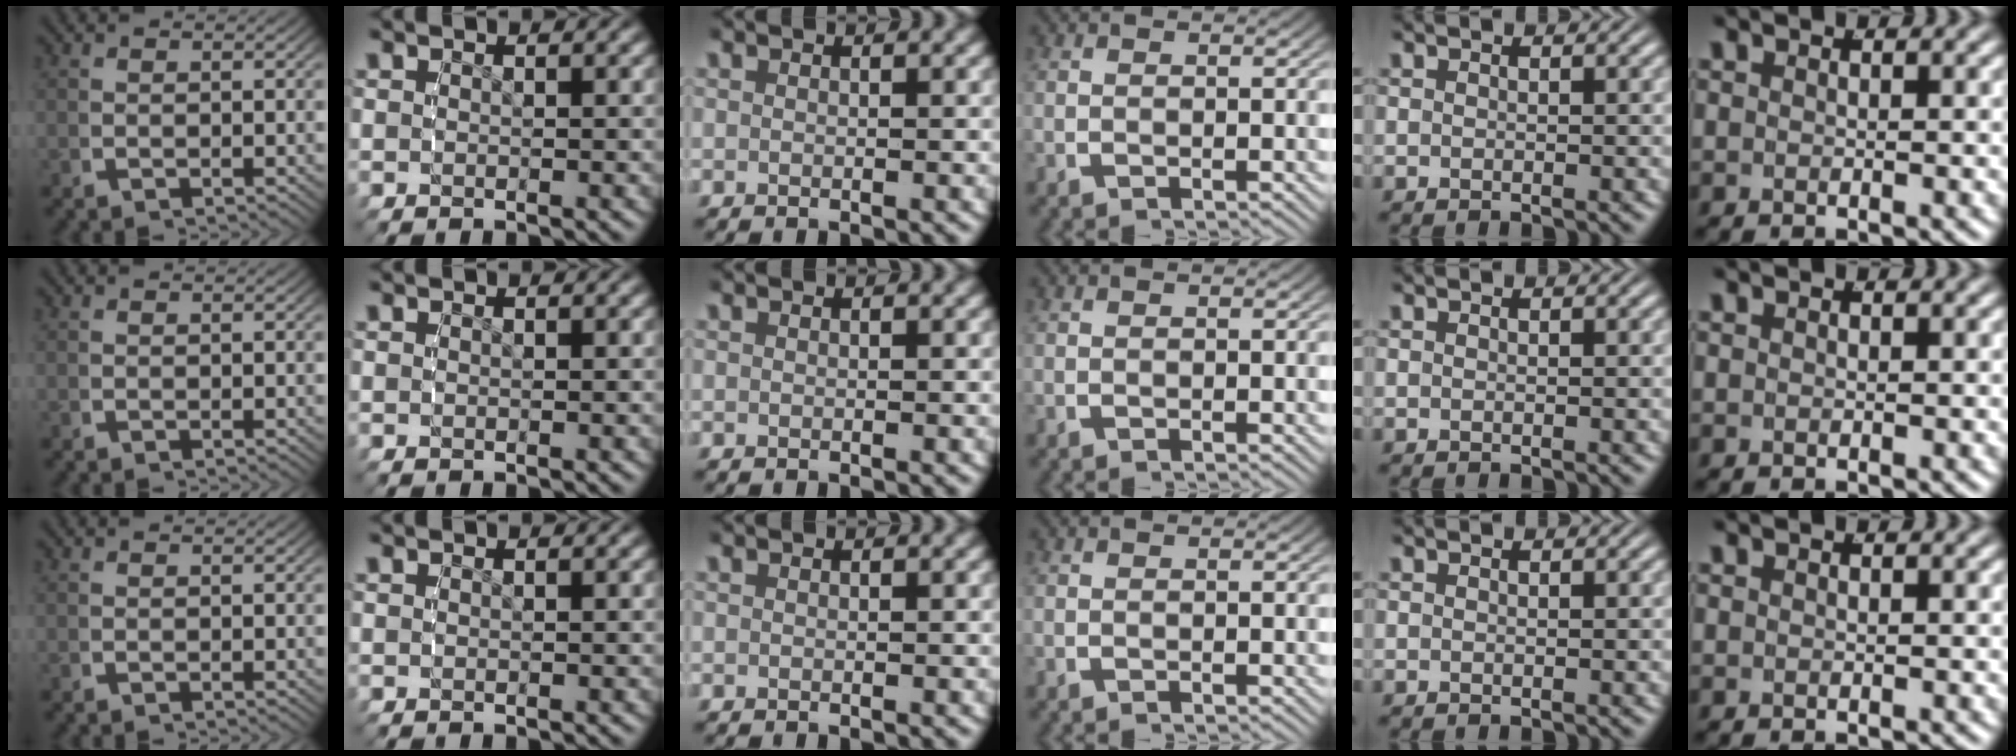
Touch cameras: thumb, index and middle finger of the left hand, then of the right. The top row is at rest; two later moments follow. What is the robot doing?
{"motion": "reach", "object": "glasses case"}